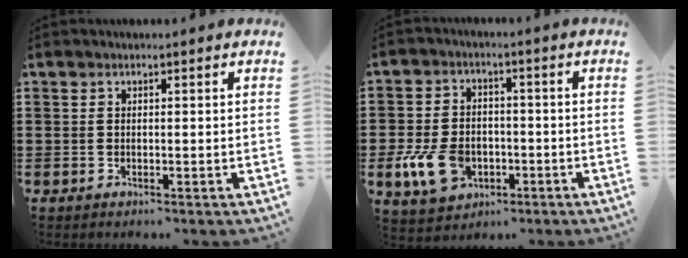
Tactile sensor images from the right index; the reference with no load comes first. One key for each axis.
{"total": 9.1, "fx": -2.8, "fy": 6.4, "fz": 5.8, "tx": -0.149, "ty": 0.005, "tz": -0.054}